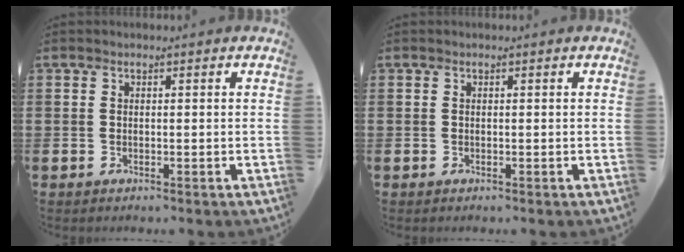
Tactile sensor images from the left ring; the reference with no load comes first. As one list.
[{"total": 0.0}]